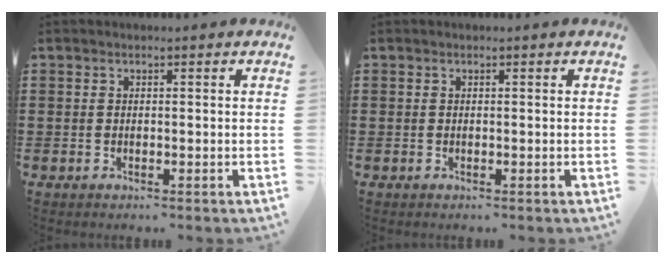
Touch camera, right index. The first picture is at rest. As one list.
[{"total": 0.0}]